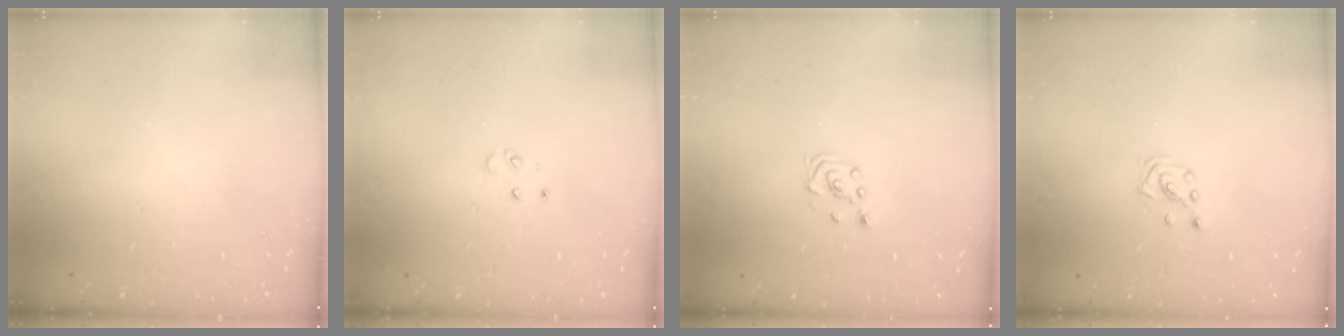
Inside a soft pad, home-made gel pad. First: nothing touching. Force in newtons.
{"total": 4.1, "press": 4.1, "slide": 0.5}
{"total": 2.3, "press": 2.2, "slide": 0.7}
{"total": 1.4, "press": 1.4, "slide": 0.1}